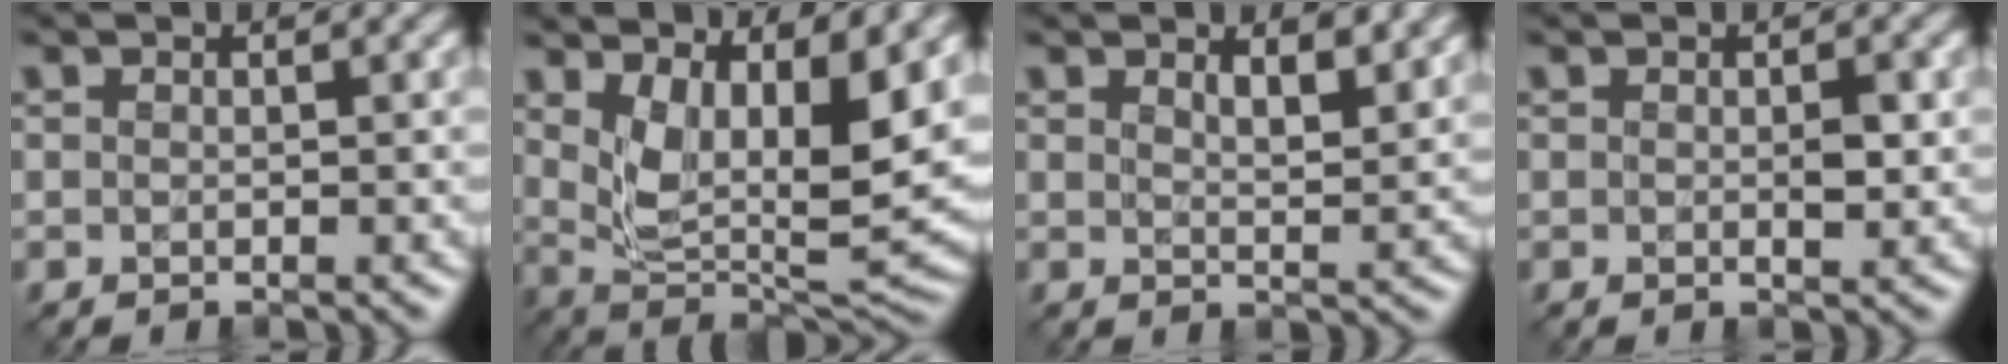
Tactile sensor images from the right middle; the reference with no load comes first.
{"total": 8.9, "force": [3.1, 3.7, 7.5], "torque": [-0.139, -0.016, 0.059]}
{"total": 3.1, "force": [2.1, 0.9, 2.1], "torque": [-0.031, -0.007, 0.038]}
{"total": 1.4, "force": [0.0, 0.5, 1.3], "torque": [-0.021, -0.004, 0.000]}